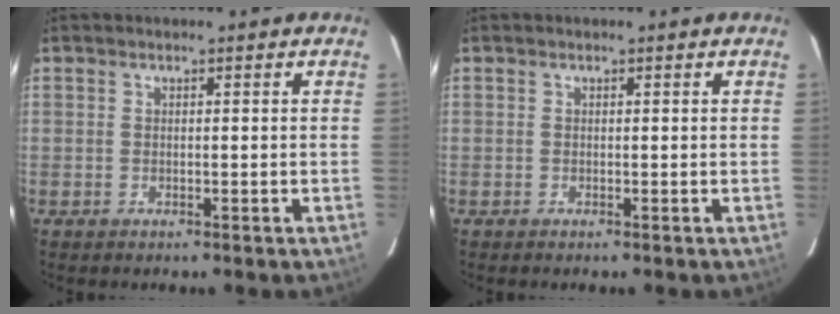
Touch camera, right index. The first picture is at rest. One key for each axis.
{"total": 0.0}